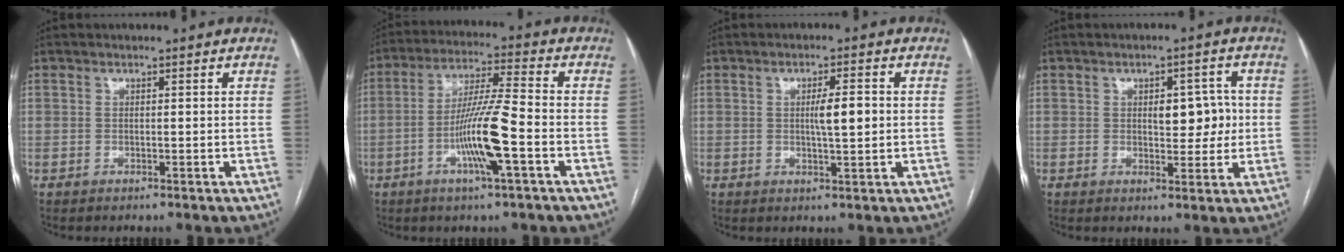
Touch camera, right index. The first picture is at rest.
{"total": 10.9, "force": [-3.6, 0.0, 10.3], "torque": [-0.199, -0.003, -0.069]}
{"total": 4.3, "force": [0.3, 0.5, 4.3], "torque": [-0.070, 0.002, 0.005]}
{"total": 5.5, "force": [0.6, 2.8, 4.7], "torque": [-0.053, 0.011, 0.012]}